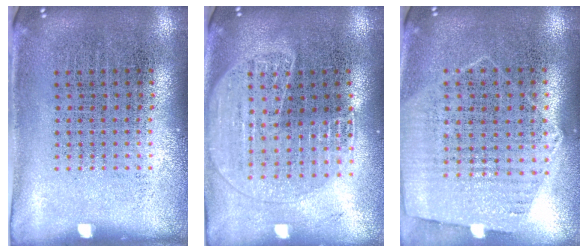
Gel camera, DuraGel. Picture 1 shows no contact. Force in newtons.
{"total": 1.8, "press": 1.7, "slide": 0.7}
{"total": 1.2, "press": 1.1, "slide": 0.4}